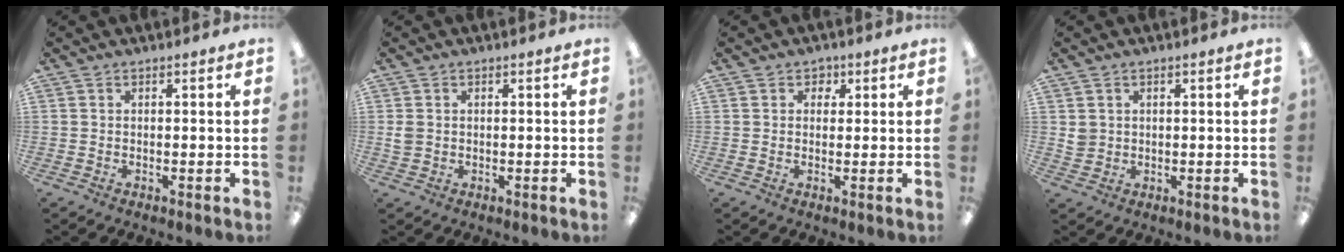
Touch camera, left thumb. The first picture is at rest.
{"total": 2.4, "force": [0.1, 2.1, 1.1], "torque": [-0.013, 0.002, 0.000]}
{"total": 2.5, "force": [1.1, 2.1, 0.7], "torque": [-0.001, 0.001, 0.016]}
{"total": 2.8, "force": [0.8, 2.7, 0.4], "torque": [-0.005, 0.001, 0.014]}